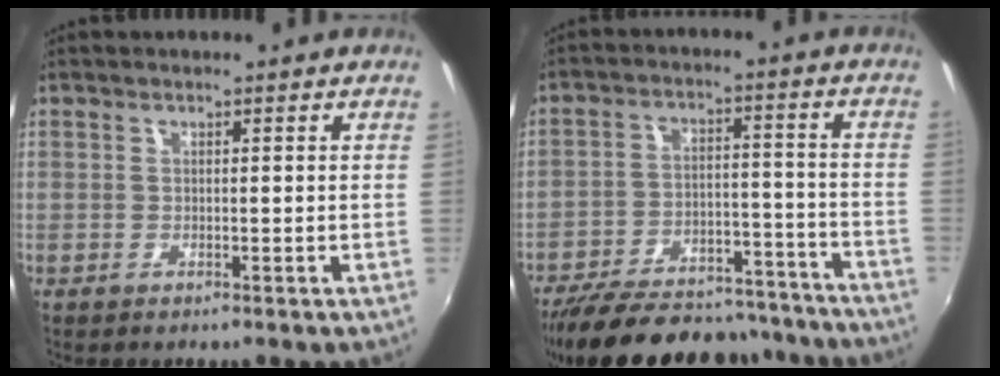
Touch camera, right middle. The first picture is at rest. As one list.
[{"total": 27.3, "force": [-23.4, 9.5, 10.4], "torque": [-0.207, 0.015, -0.310]}]